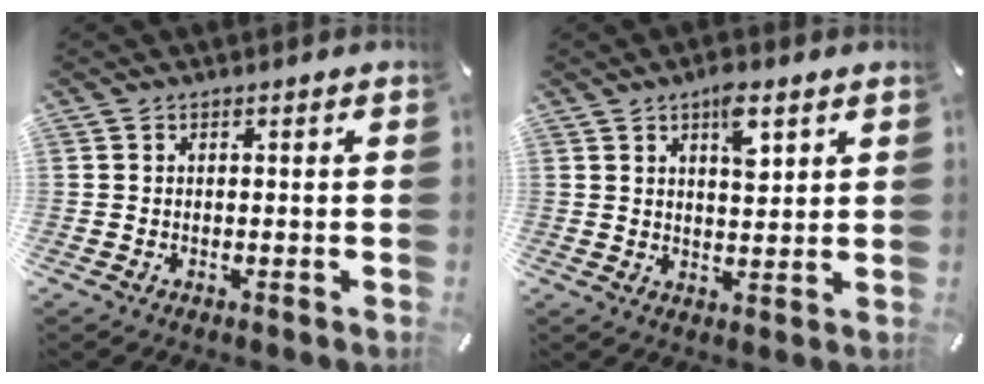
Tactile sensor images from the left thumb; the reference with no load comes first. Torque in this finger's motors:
{"motor_torque": [0.96, 0.80, 0.82, -0.70, 0.20]}